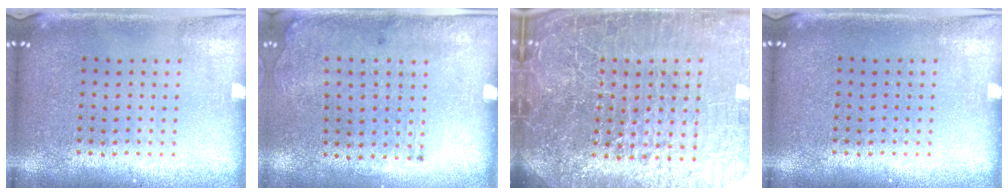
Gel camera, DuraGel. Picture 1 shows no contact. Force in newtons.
{"total": 1.8, "press": 1.2, "slide": 1.3}
{"total": 7.7, "press": 6.7, "slide": 3.9}
{"total": 0.0}